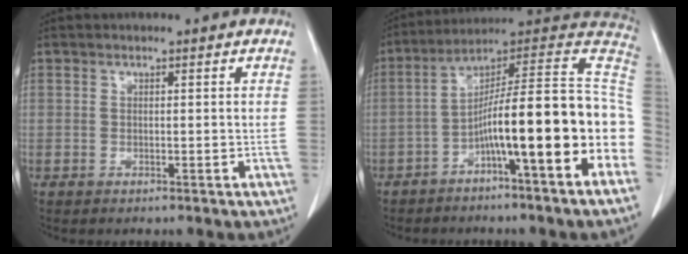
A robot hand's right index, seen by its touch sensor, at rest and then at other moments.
{"total": 19.3, "force": [-5.8, 0.4, 18.4], "torque": [-0.225, 0.038, -0.093]}